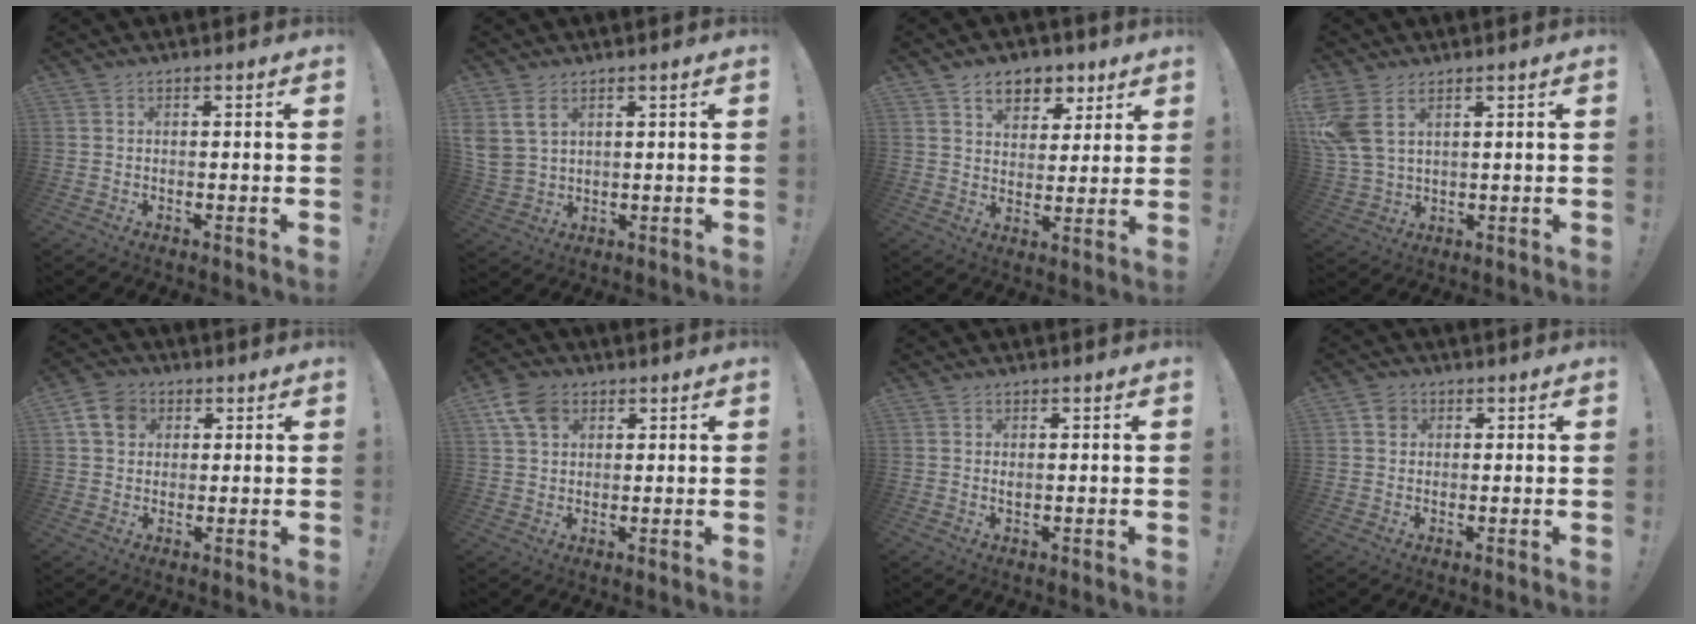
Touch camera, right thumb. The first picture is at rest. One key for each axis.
{"total": 6.9, "fx": 3.8, "fy": 4.2, "fz": 3.9, "tx": -0.072, "ty": -0.011, "tz": 0.075}
{"total": 8.9, "fx": 5.3, "fy": 6.2, "fz": 3.4, "tx": -0.041, "ty": -0.032, "tz": 0.100}
{"total": 8.1, "fx": 4.1, "fy": 4.5, "fz": 5.4, "tx": -0.116, "ty": -0.014, "tz": 0.086}
{"total": 8.3, "fx": 3.1, "fy": 6.7, "fz": 3.9, "tx": -0.065, "ty": 0.001, "tz": 0.065}
{"total": 8.5, "fx": 4.1, "fy": 5.9, "fz": 4.5, "tx": -0.075, "ty": -0.005, "tz": 0.082}
{"total": 0.8, "fx": 0.5, "fy": 0.3, "fz": 0.6, "tx": -0.005, "ty": -0.003, "tz": 0.008}
{"total": 3.2, "fx": 1.2, "fy": 2.8, "fz": 1.0, "tx": -0.009, "ty": 0.002, "tz": 0.022}